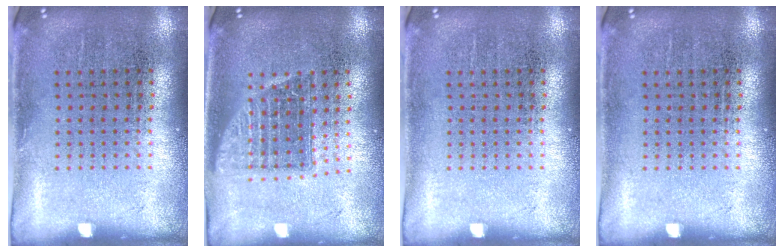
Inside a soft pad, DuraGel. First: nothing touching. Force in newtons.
{"total": 1.4, "press": 1.1, "slide": 0.8}
{"total": 0.0}
{"total": 0.0}